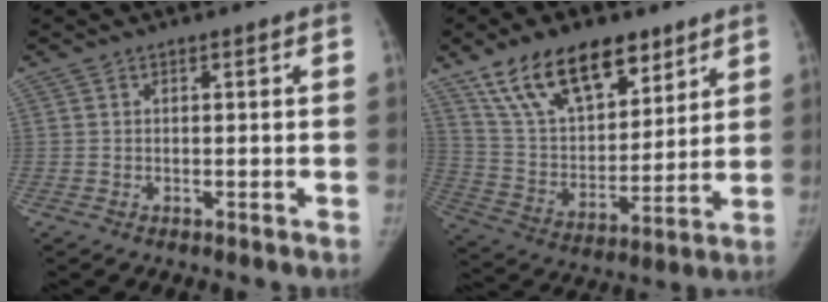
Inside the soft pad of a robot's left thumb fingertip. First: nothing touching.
{"total": 20.2, "force": [13.0, 10.2, 11.6], "torque": [-0.161, -0.045, 0.239]}